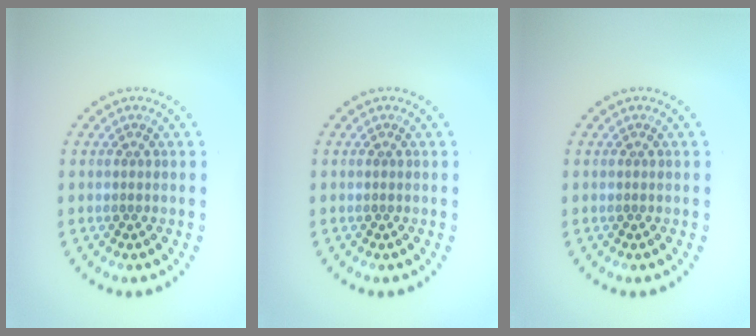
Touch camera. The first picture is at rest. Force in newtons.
{"total": 0.0}
{"total": 0.0}